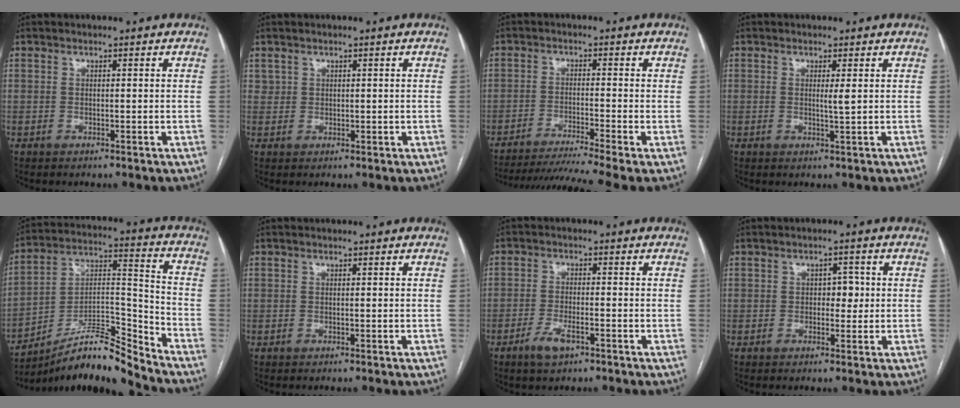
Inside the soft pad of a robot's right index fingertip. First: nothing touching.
{"total": 1.5, "force": [0.8, 1.2, 0.3], "torque": [0.001, 0.003, 0.015]}
{"total": 11.1, "force": [-9.2, -2.1, 5.9], "torque": [-0.087, -0.016, -0.147]}
{"total": 1.6, "force": [0.4, -0.2, 1.5], "torque": [-0.029, -0.003, 0.006]}
{"total": 13.5, "force": [-12.2, 0.1, 5.6], "torque": [-0.096, 0.047, -0.214]}
{"total": 0.0}
{"total": 4.0, "force": [-2.4, 1.3, 3.0], "torque": [-0.062, -0.002, -0.041]}
{"total": 2.8, "force": [0.1, 1.8, 2.2], "torque": [-0.022, 0.008, 0.002]}